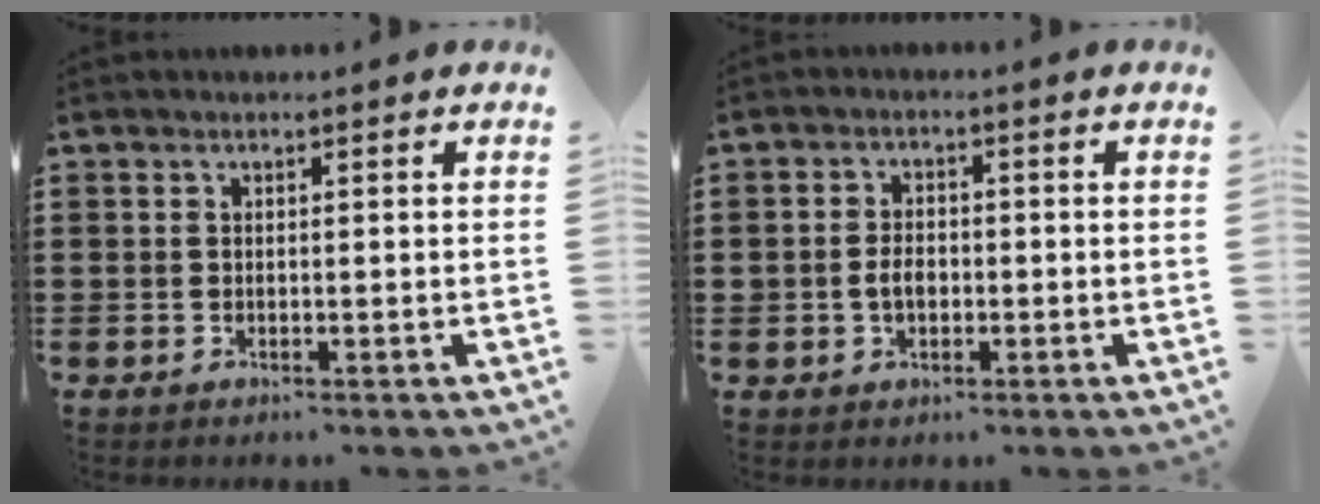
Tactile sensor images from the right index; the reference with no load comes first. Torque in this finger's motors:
{"motor_torque": [-0.03, 0.11, -0.01, 0.00]}